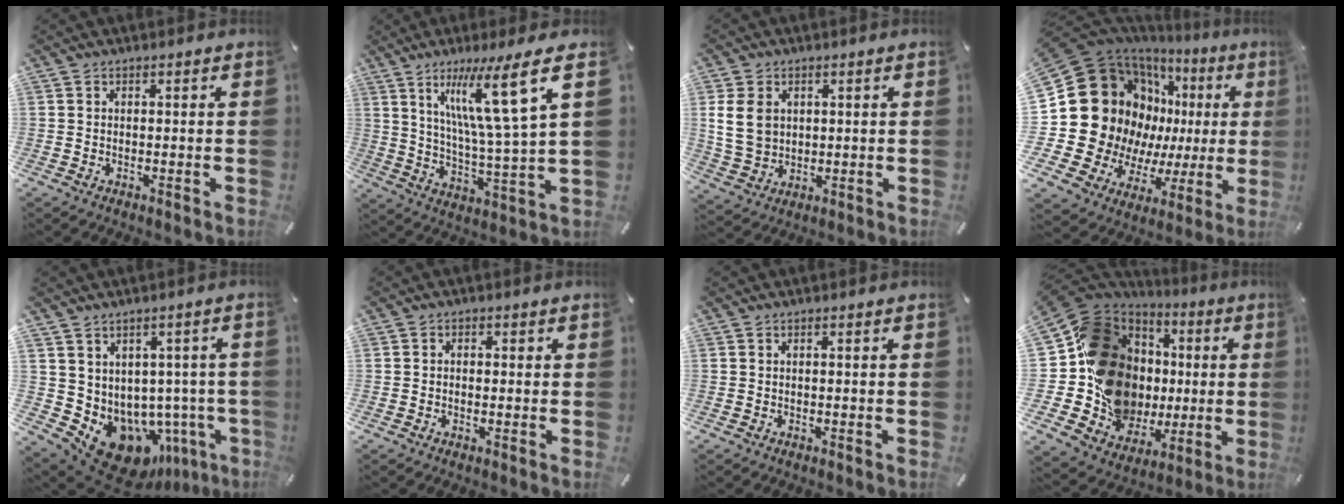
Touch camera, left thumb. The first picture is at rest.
{"total": 18.5, "force": [9.1, 2.4, 16.0], "torque": [-0.282, -0.035, 0.126]}
{"total": 8.4, "force": [1.6, 7.0, 4.4], "torque": [-0.105, 0.002, 0.027]}
{"total": 28.1, "force": [4.4, 21.4, 17.7], "torque": [-0.302, -0.067, 0.135]}
{"total": 12.9, "force": [-5.7, 8.9, 7.4], "torque": [-0.119, -0.003, -0.082]}
{"total": 1.4, "force": [-0.4, 1.0, 0.8], "torque": [-0.016, 0.003, -0.008]}
{"total": 0.0}
{"total": 22.8, "force": [0.3, 19.7, 11.5], "torque": [-0.190, -0.038, 0.055]}